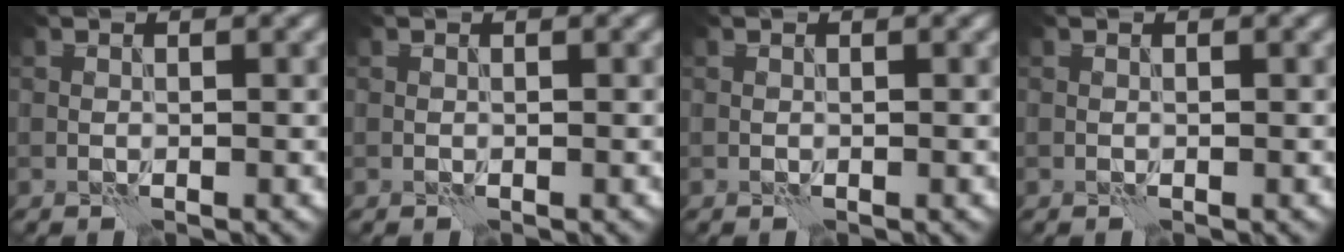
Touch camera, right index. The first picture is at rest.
{"total": 0.0}
{"total": 0.0}
{"total": 0.0}